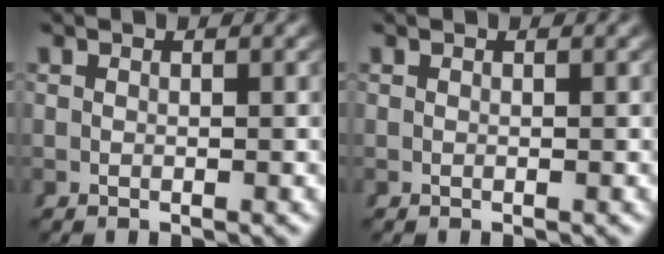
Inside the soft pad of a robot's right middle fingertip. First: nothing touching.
{"total": 0.0}